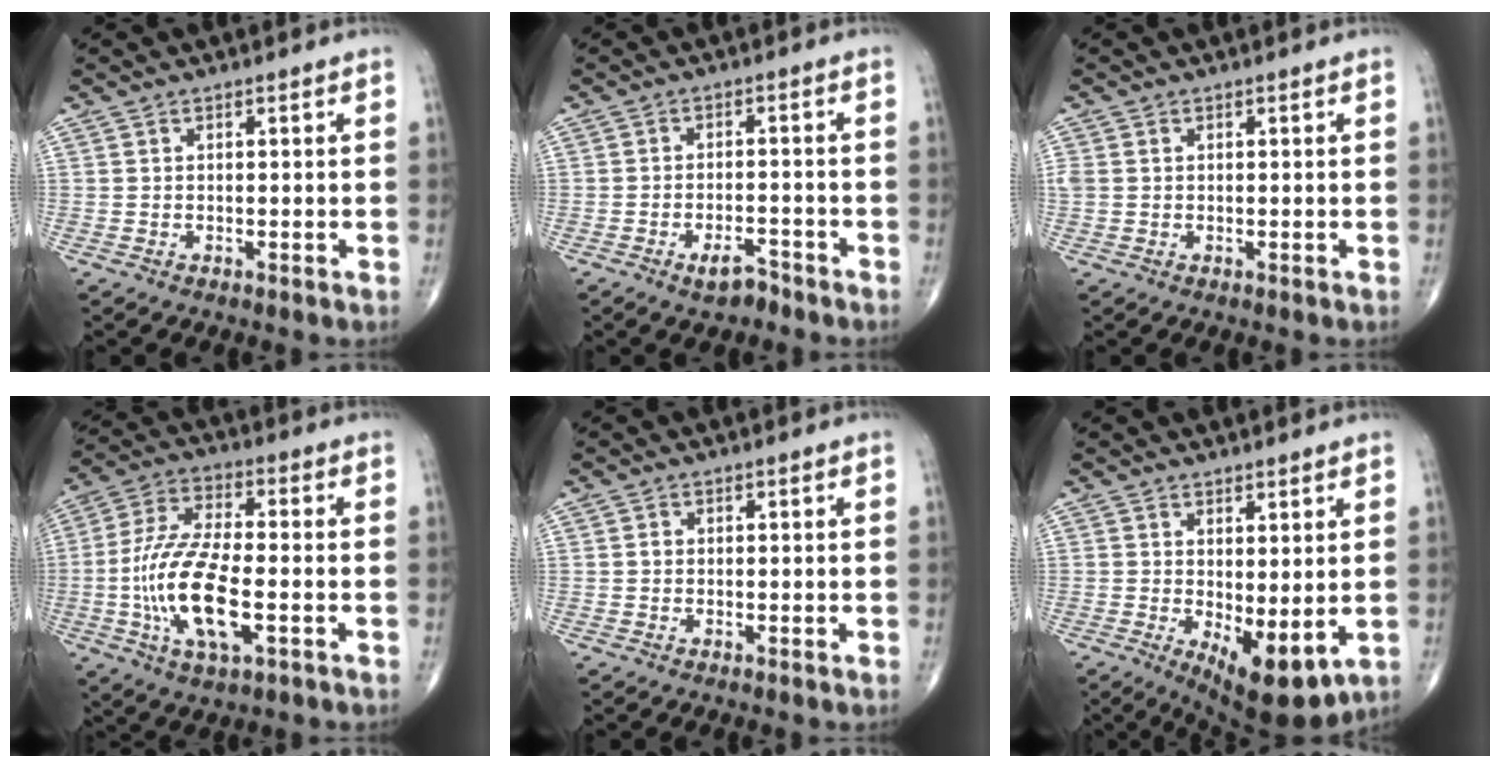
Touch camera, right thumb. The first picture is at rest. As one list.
[{"total": 4.2, "force": [-3.0, 1.8, 2.4], "torque": [-0.033, 0.017, -0.047]}, {"total": 1.9, "force": [0.1, 1.6, 1.0], "torque": [-0.035, 0.008, 0.007]}, {"total": 16.1, "force": [-3.6, 6.0, 14.4], "torque": [-0.298, 0.015, -0.068]}, {"total": 0.7, "force": [0.0, 0.7, 0.3], "torque": [-0.002, 0.002, -0.002]}, {"total": 9.4, "force": [-1.5, 3.9, 8.5], "torque": [-0.118, -0.023, -0.006]}]